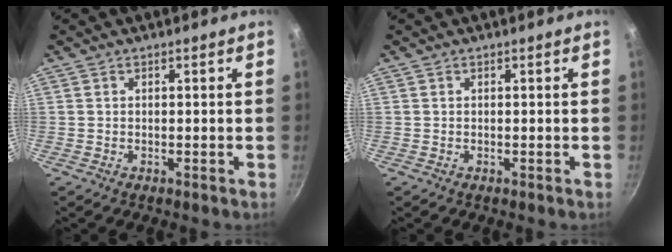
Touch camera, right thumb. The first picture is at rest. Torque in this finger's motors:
{"motor_torque": [0.41, 0.43, -0.03, 0.05, 0.09]}